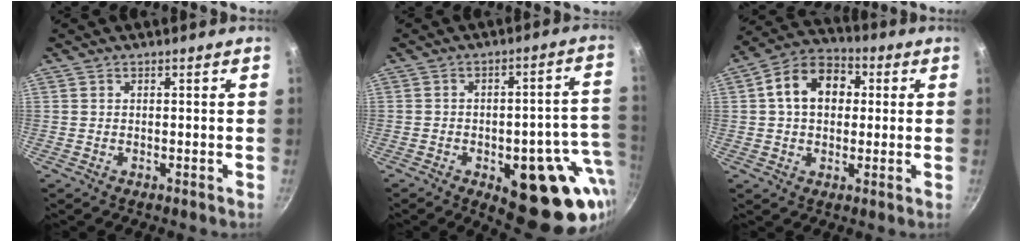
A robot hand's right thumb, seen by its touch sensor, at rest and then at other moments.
{"total": 21.1, "force": [-4.8, 9.4, 18.2], "torque": [-0.168, 0.006, -0.055]}
{"total": 12.1, "force": [2.1, 8.9, 7.9], "torque": [-0.098, 0.023, 0.017]}